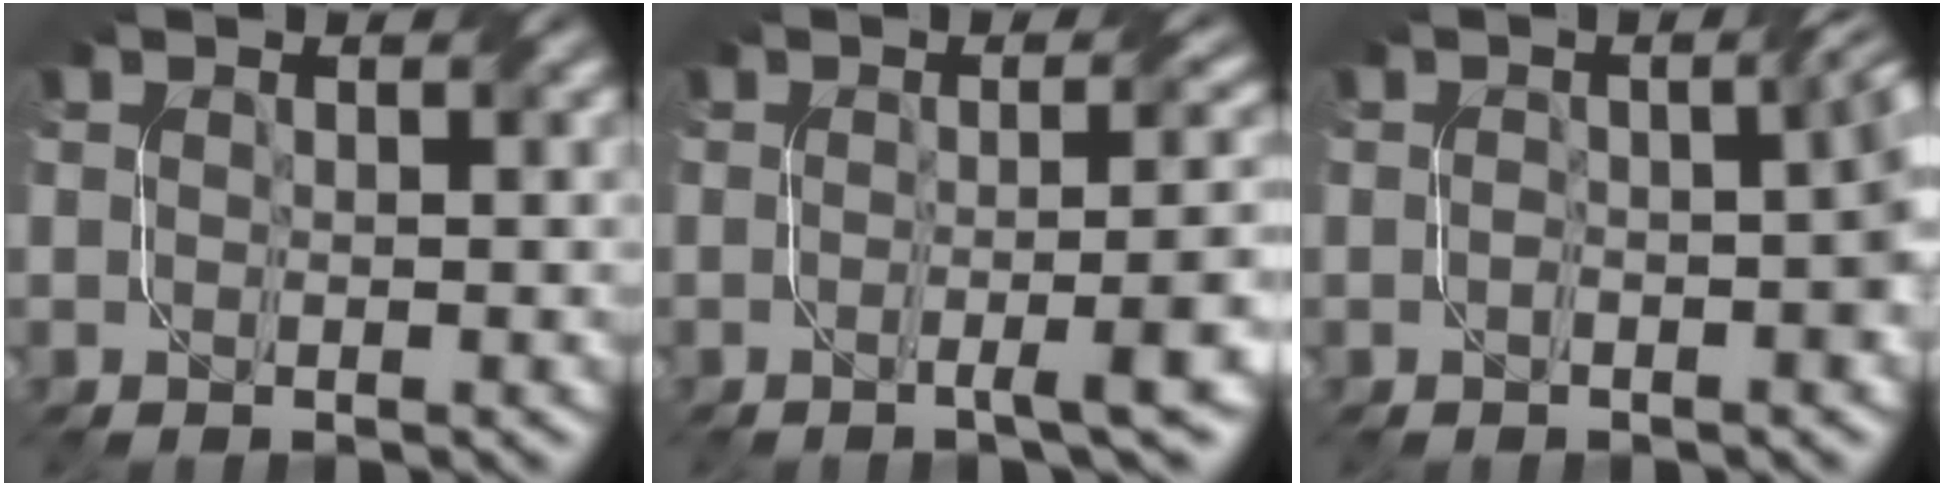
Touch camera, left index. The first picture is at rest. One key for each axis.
{"total": 5.1, "fx": -1.2, "fy": 0.9, "fz": 4.8, "tx": -0.056, "ty": -0.001, "tz": -0.026}
{"total": 3.3, "fx": -0.8, "fy": 0.8, "fz": 3.1, "tx": -0.046, "ty": 0.010, "tz": -0.017}